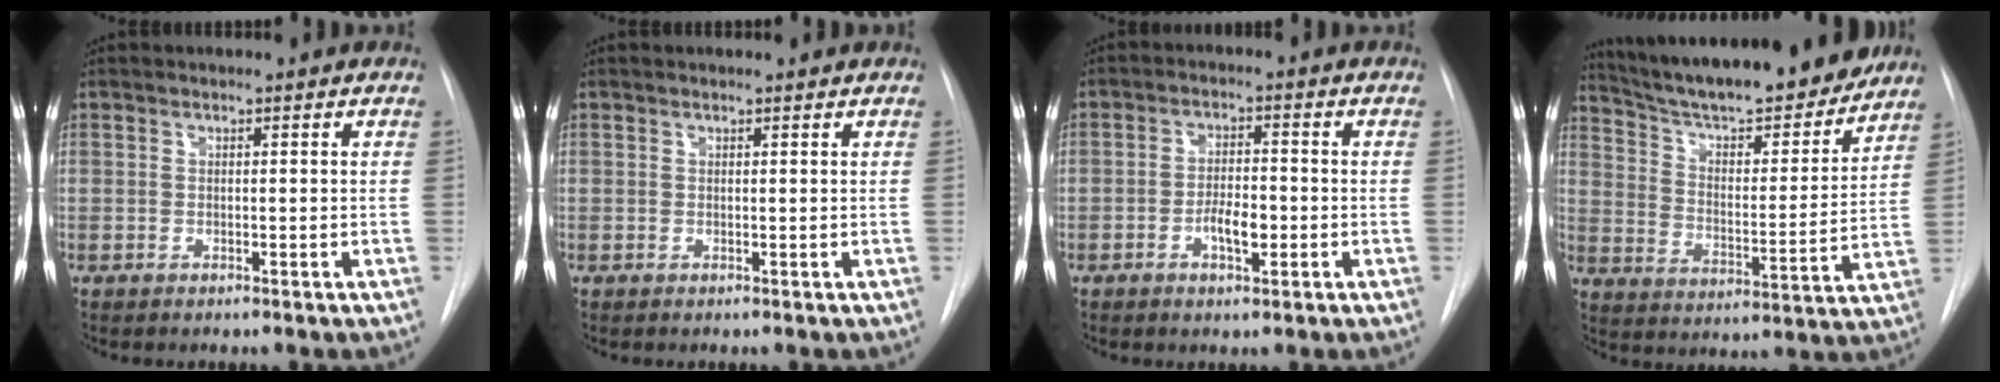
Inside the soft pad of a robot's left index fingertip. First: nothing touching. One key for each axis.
{"total": 0.9, "fx": 0.9, "fy": 0.1, "fz": 0.1, "tx": -0.008, "ty": 0.004, "tz": 0.008}
{"total": 4.3, "fx": -1.7, "fy": 1.6, "fz": 3.7, "tx": -0.064, "ty": -0.001, "tz": -0.028}
{"total": 22.8, "fx": 20.1, "fy": 3.9, "fz": 10.0, "tx": -0.164, "ty": -0.011, "tz": 0.293}